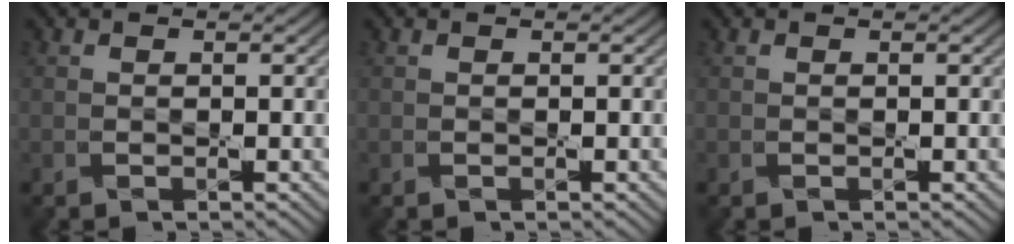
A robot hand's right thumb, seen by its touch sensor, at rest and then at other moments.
{"total": 0.0}
{"total": 0.0}